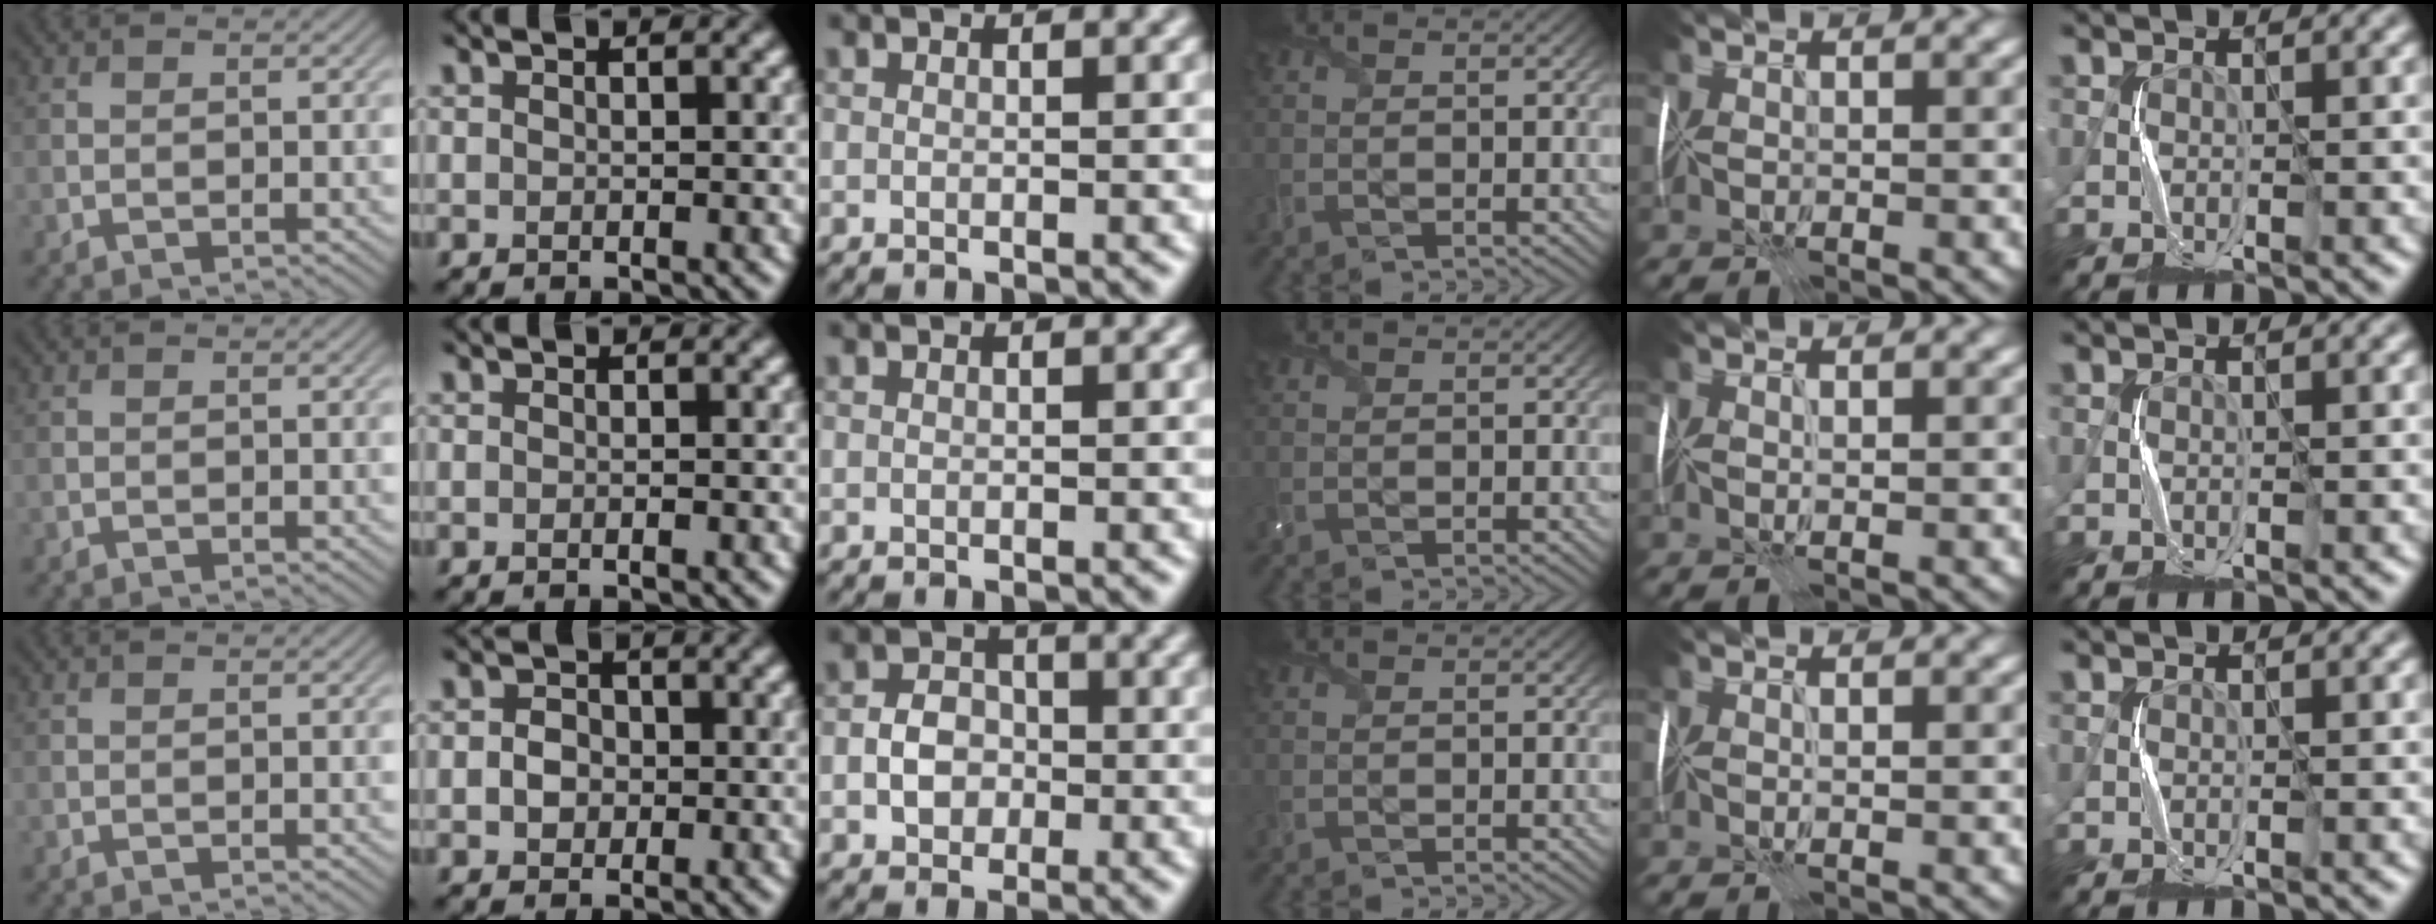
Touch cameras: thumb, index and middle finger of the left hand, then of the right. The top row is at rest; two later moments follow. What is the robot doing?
{"motion": "fold", "object": "plastic wrap"}